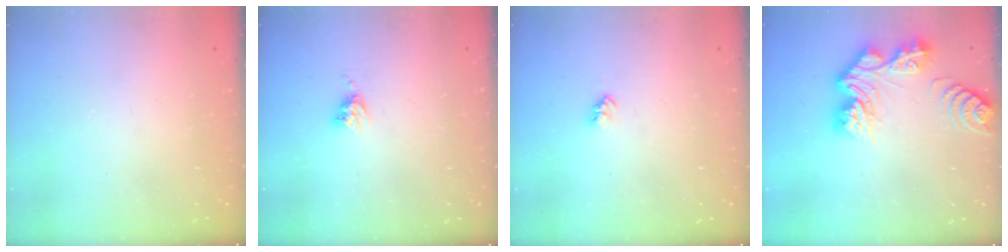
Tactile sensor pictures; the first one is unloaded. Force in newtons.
{"total": 5.2, "press": 5.2, "slide": 0.6}
{"total": 2.7, "press": 2.7, "slide": 0.4}
{"total": 13.6, "press": 13.6, "slide": 1.3}